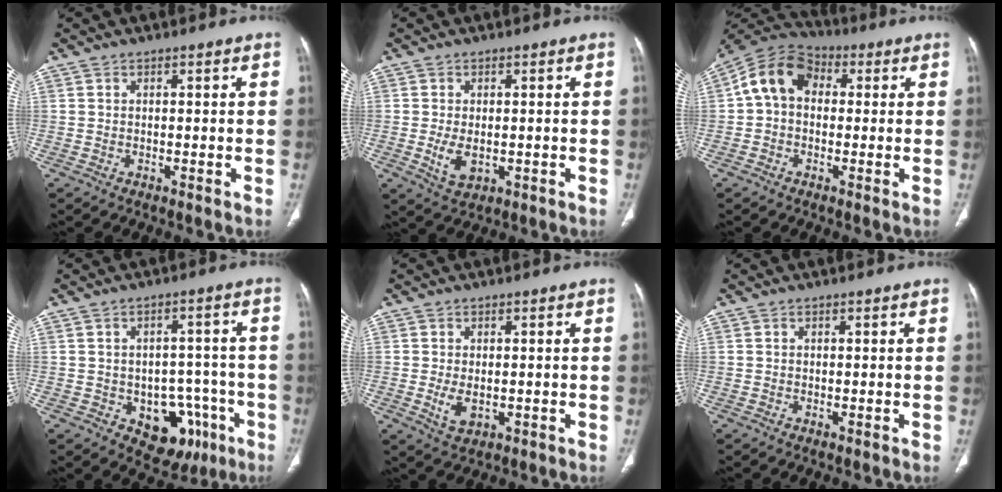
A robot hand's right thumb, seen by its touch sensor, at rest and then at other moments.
{"total": 4.3, "force": [-0.6, 2.6, 3.4], "torque": [-0.063, -0.008, -0.002]}
{"total": 10.5, "force": [1.0, 8.0, 6.8], "torque": [-0.112, 0.033, 0.000]}
{"total": 11.4, "force": [-4.8, 8.0, 6.5], "torque": [-0.039, 0.038, -0.050]}
{"total": 3.7, "force": [-0.5, 2.2, 2.9], "torque": [-0.053, -0.007, 0.000]}
{"total": 0.0}